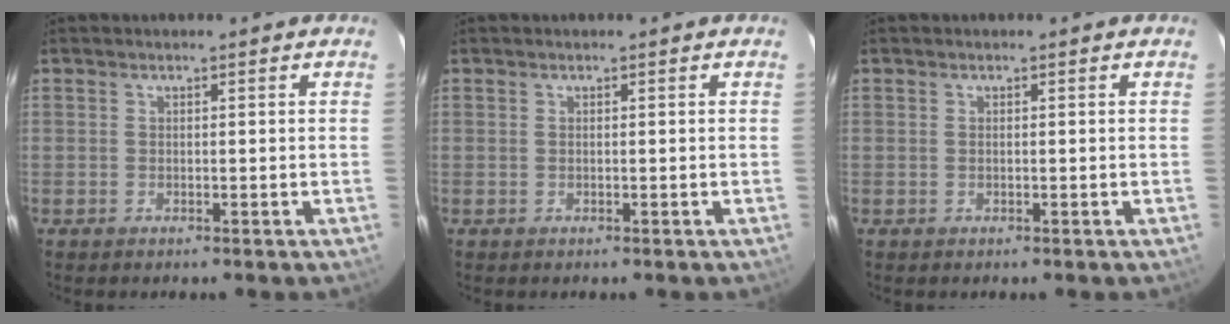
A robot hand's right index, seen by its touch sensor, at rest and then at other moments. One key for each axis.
{"total": 0.0}
{"total": 0.0}